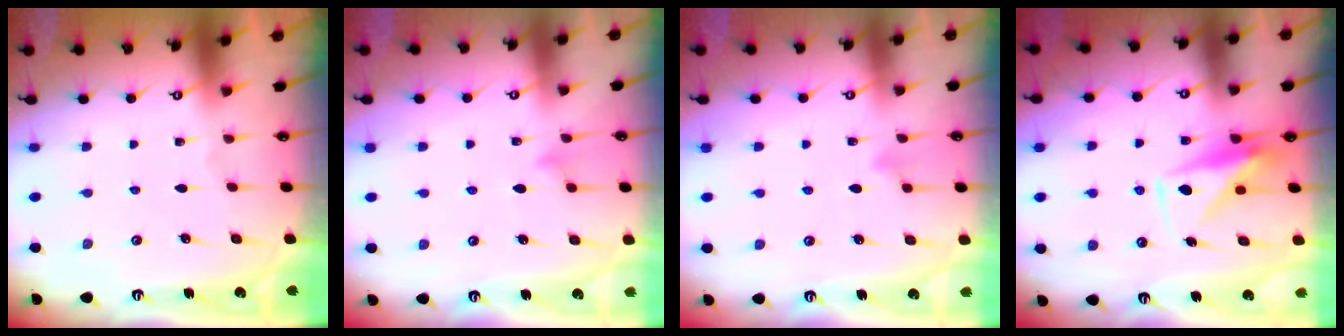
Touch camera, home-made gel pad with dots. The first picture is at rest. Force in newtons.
{"total": 9.0, "press": 9.0, "slide": 0.8}
{"total": 6.7, "press": 6.5, "slide": 1.4}
{"total": 9.0, "press": 9.0, "slide": 0.6}